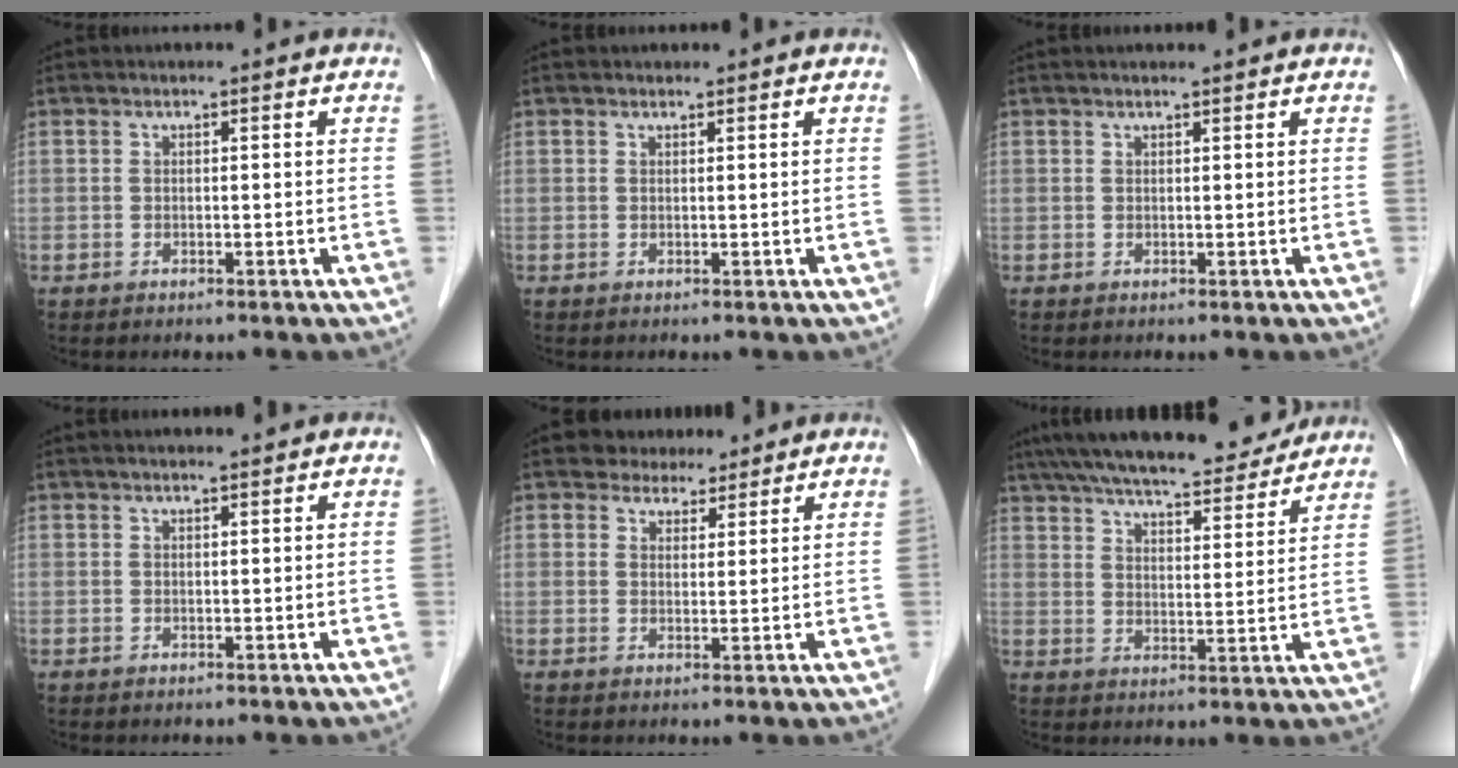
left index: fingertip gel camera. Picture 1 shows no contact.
{"total": 0.0}
{"total": 0.8, "force": [0.8, 0.0, 0.2], "torque": [-0.005, 0.004, 0.014]}
{"total": 1.4, "force": [1.3, 0.1, 0.4], "torque": [-0.005, 0.008, 0.021]}
{"total": 3.9, "force": [3.3, 2.0, 0.5], "torque": [0.000, 0.002, 0.049]}
{"total": 19.1, "force": [17.0, 3.7, 7.9], "torque": [-0.133, 0.019, 0.241]}